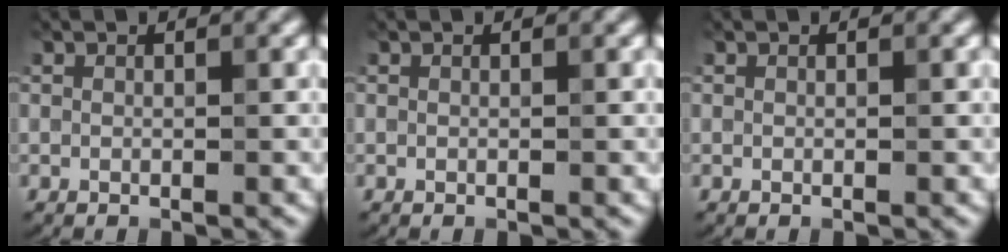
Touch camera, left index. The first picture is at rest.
{"total": 0.0}
{"total": 0.0}